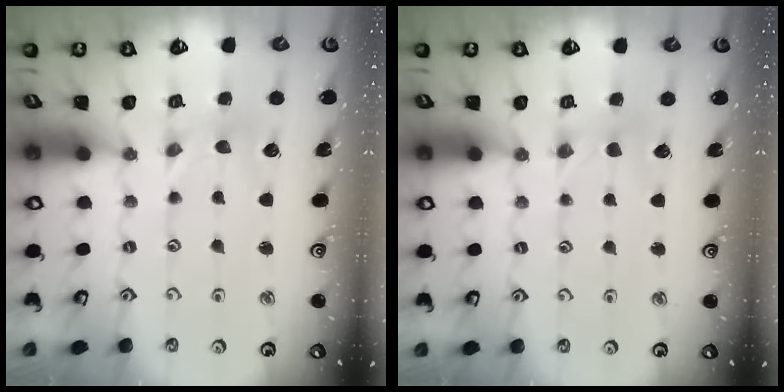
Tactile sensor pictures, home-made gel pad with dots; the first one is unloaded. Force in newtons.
{"total": 2.1, "press": 2.0, "slide": 0.4}